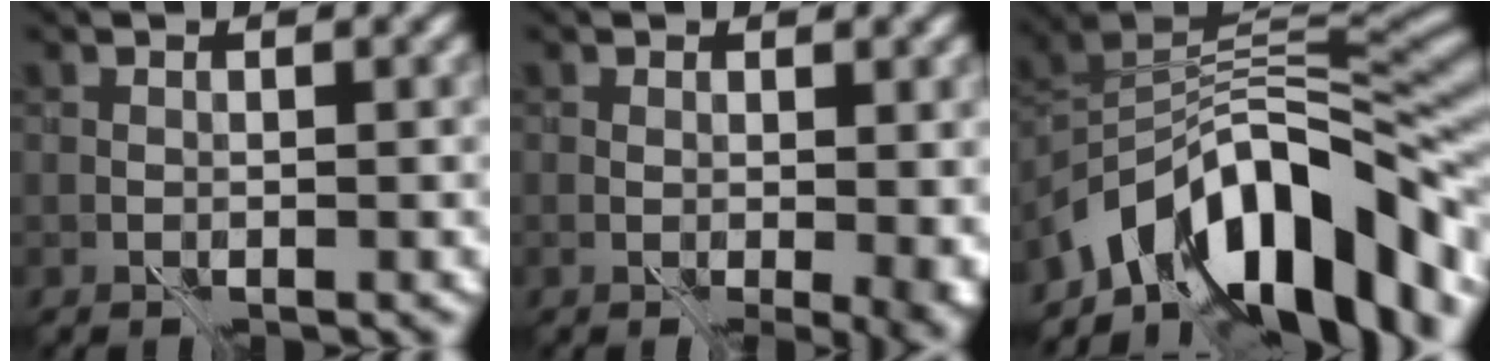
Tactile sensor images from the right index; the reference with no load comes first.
{"total": 3.5, "force": [-0.1, 1.6, 3.1], "torque": [-0.036, -0.005, 0.003]}
{"total": 12.8, "force": [-7.4, 5.3, 9.0], "torque": [-0.131, 0.027, -0.134]}